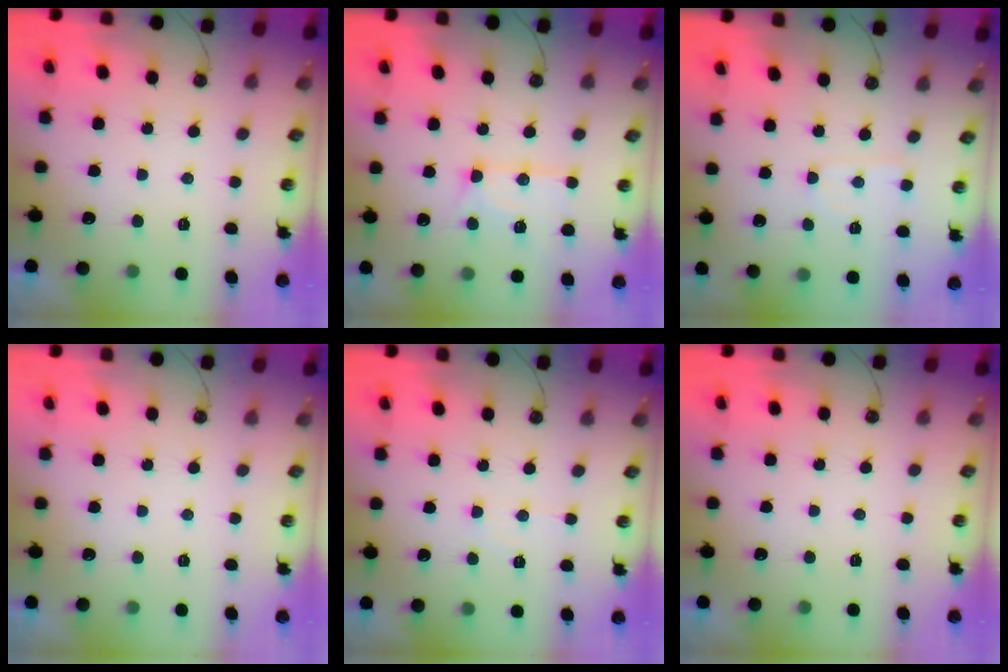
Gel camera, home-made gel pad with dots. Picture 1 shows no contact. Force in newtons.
{"total": 12.8, "press": 12.8, "slide": 1.1}
{"total": 5.1, "press": 5.0, "slide": 0.7}
{"total": 0.0}
{"total": 5.1, "press": 5.0, "slide": 0.6}
{"total": 0.0}